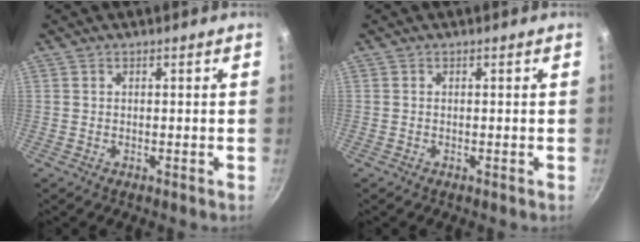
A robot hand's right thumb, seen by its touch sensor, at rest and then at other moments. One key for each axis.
{"total": 0.0}